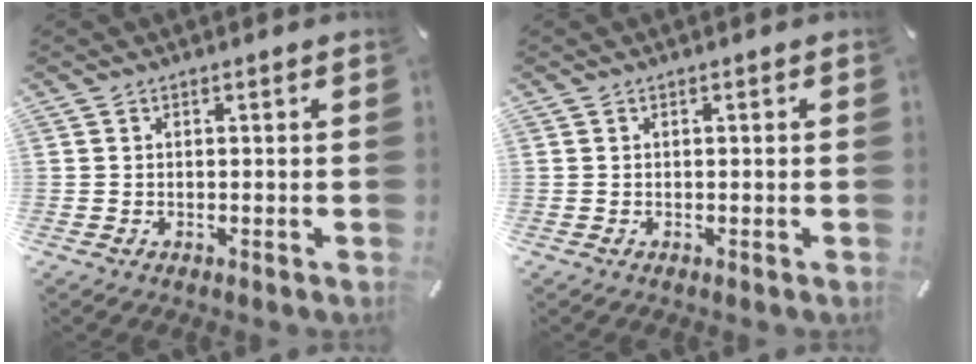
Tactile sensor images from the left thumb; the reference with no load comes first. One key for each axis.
{"total": 0.0}